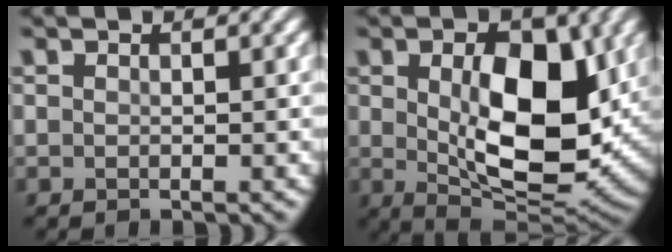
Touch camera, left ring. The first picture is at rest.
{"total": 10.0, "force": [1.1, 5.1, 8.5], "torque": [-0.132, -0.006, 0.025]}